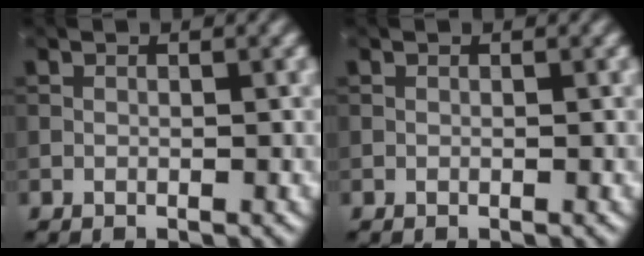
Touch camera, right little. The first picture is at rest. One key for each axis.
{"total": 0.0}